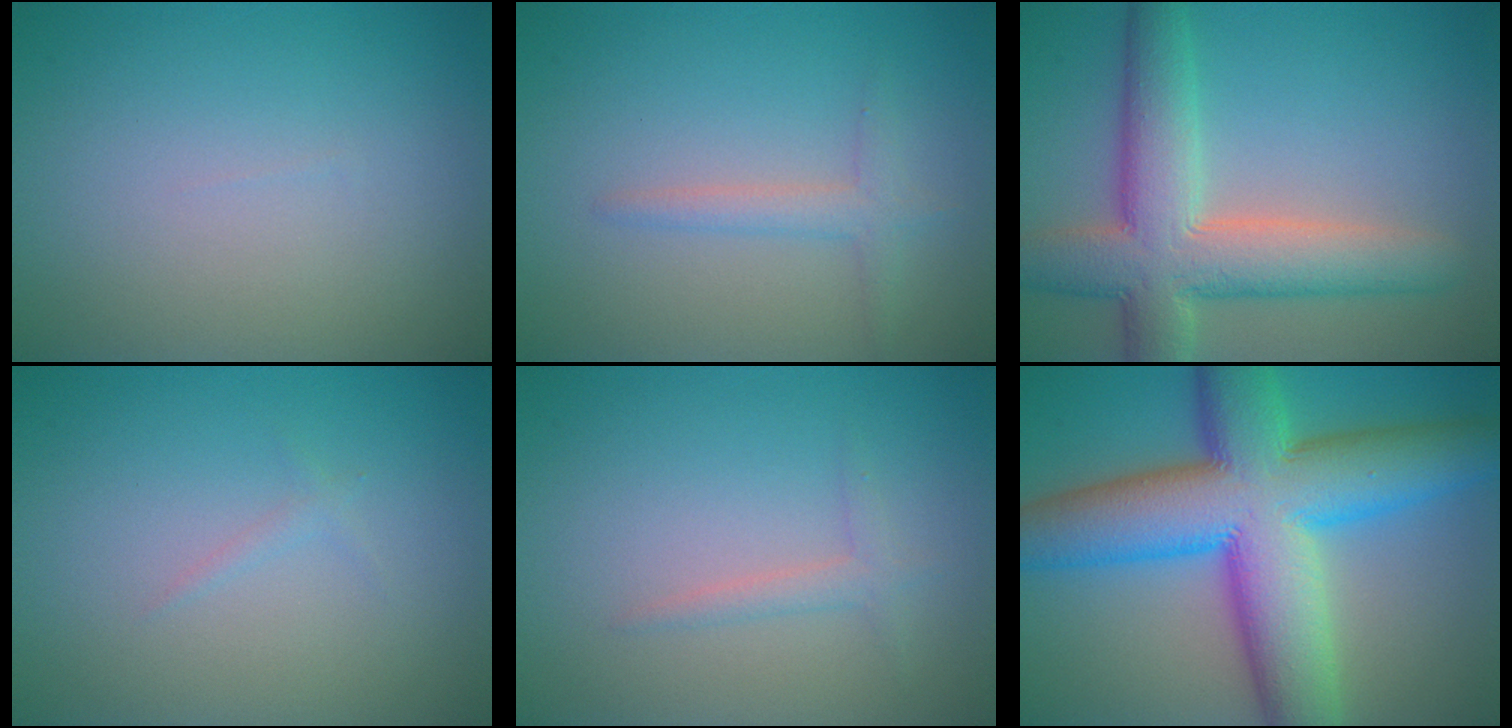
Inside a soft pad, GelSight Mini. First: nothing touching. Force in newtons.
{"total": 1.7, "press": 1.7, "slide": 0.1}
{"total": 8.4, "press": 8.4, "slide": 0.8}
{"total": 0.6, "press": 0.6, "slide": 0.1}
{"total": 1.4, "press": 1.4, "slide": 0.1}
{"total": 14.8, "press": 14.8, "slide": 0.1}